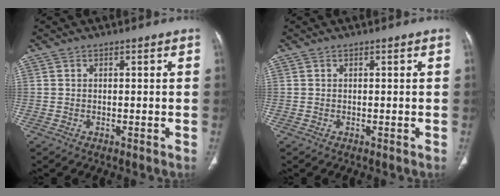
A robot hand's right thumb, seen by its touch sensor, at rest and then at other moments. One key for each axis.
{"total": 0.0}